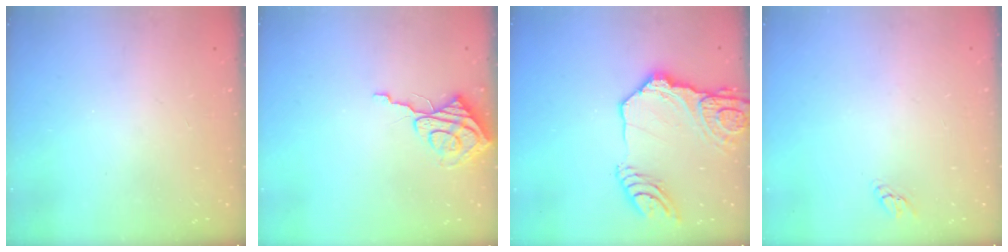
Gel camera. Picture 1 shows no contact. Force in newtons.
{"total": 8.5, "press": 8.4, "slide": 0.6}
{"total": 19.8, "press": 19.7, "slide": 2.3}
{"total": 2.7, "press": 2.7, "slide": 0.1}